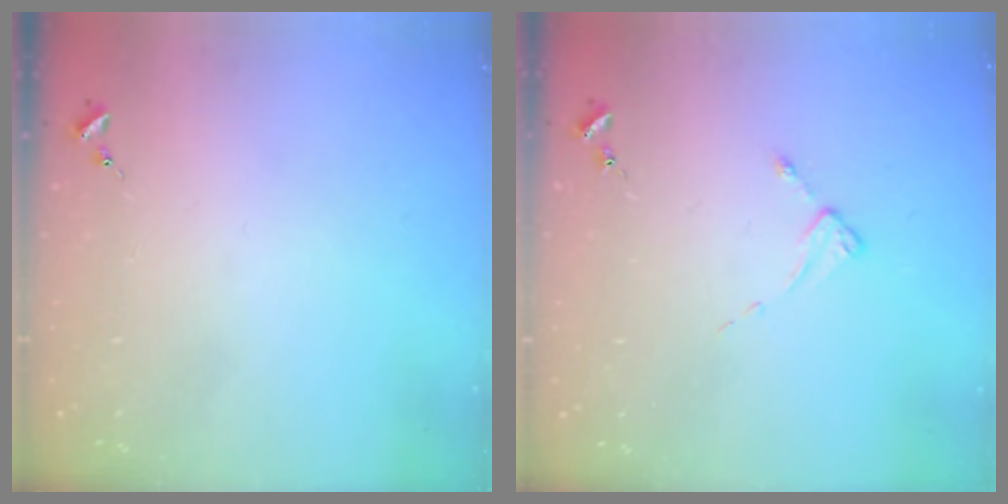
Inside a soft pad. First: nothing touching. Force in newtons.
{"total": 2.3, "press": 2.3, "slide": 0.3}